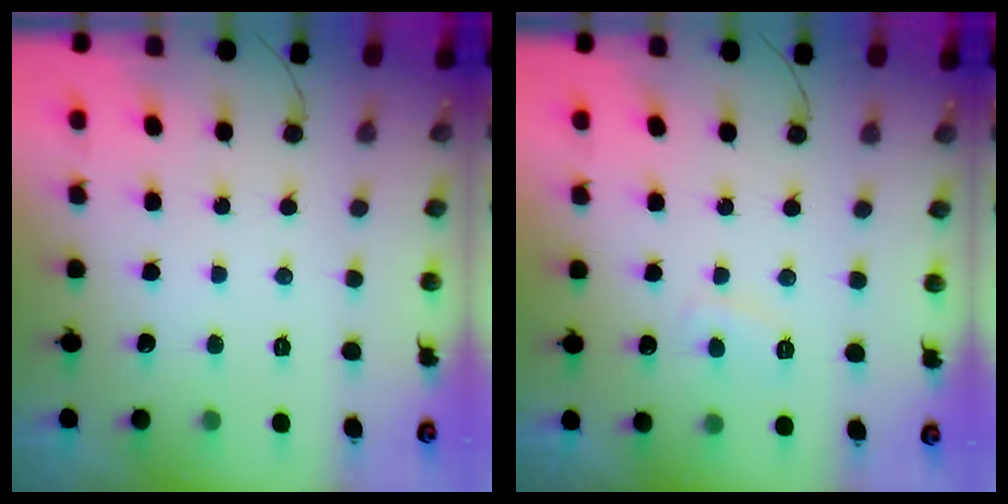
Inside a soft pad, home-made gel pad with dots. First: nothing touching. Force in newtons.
{"total": 2.2, "press": 2.2, "slide": 0.6}